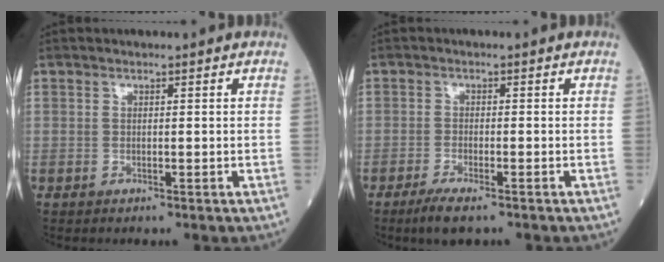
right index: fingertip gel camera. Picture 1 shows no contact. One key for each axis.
{"total": 4.3, "fx": -3.1, "fy": 0.7, "fz": 2.9, "tx": -0.055, "ty": -0.009, "tz": -0.052}